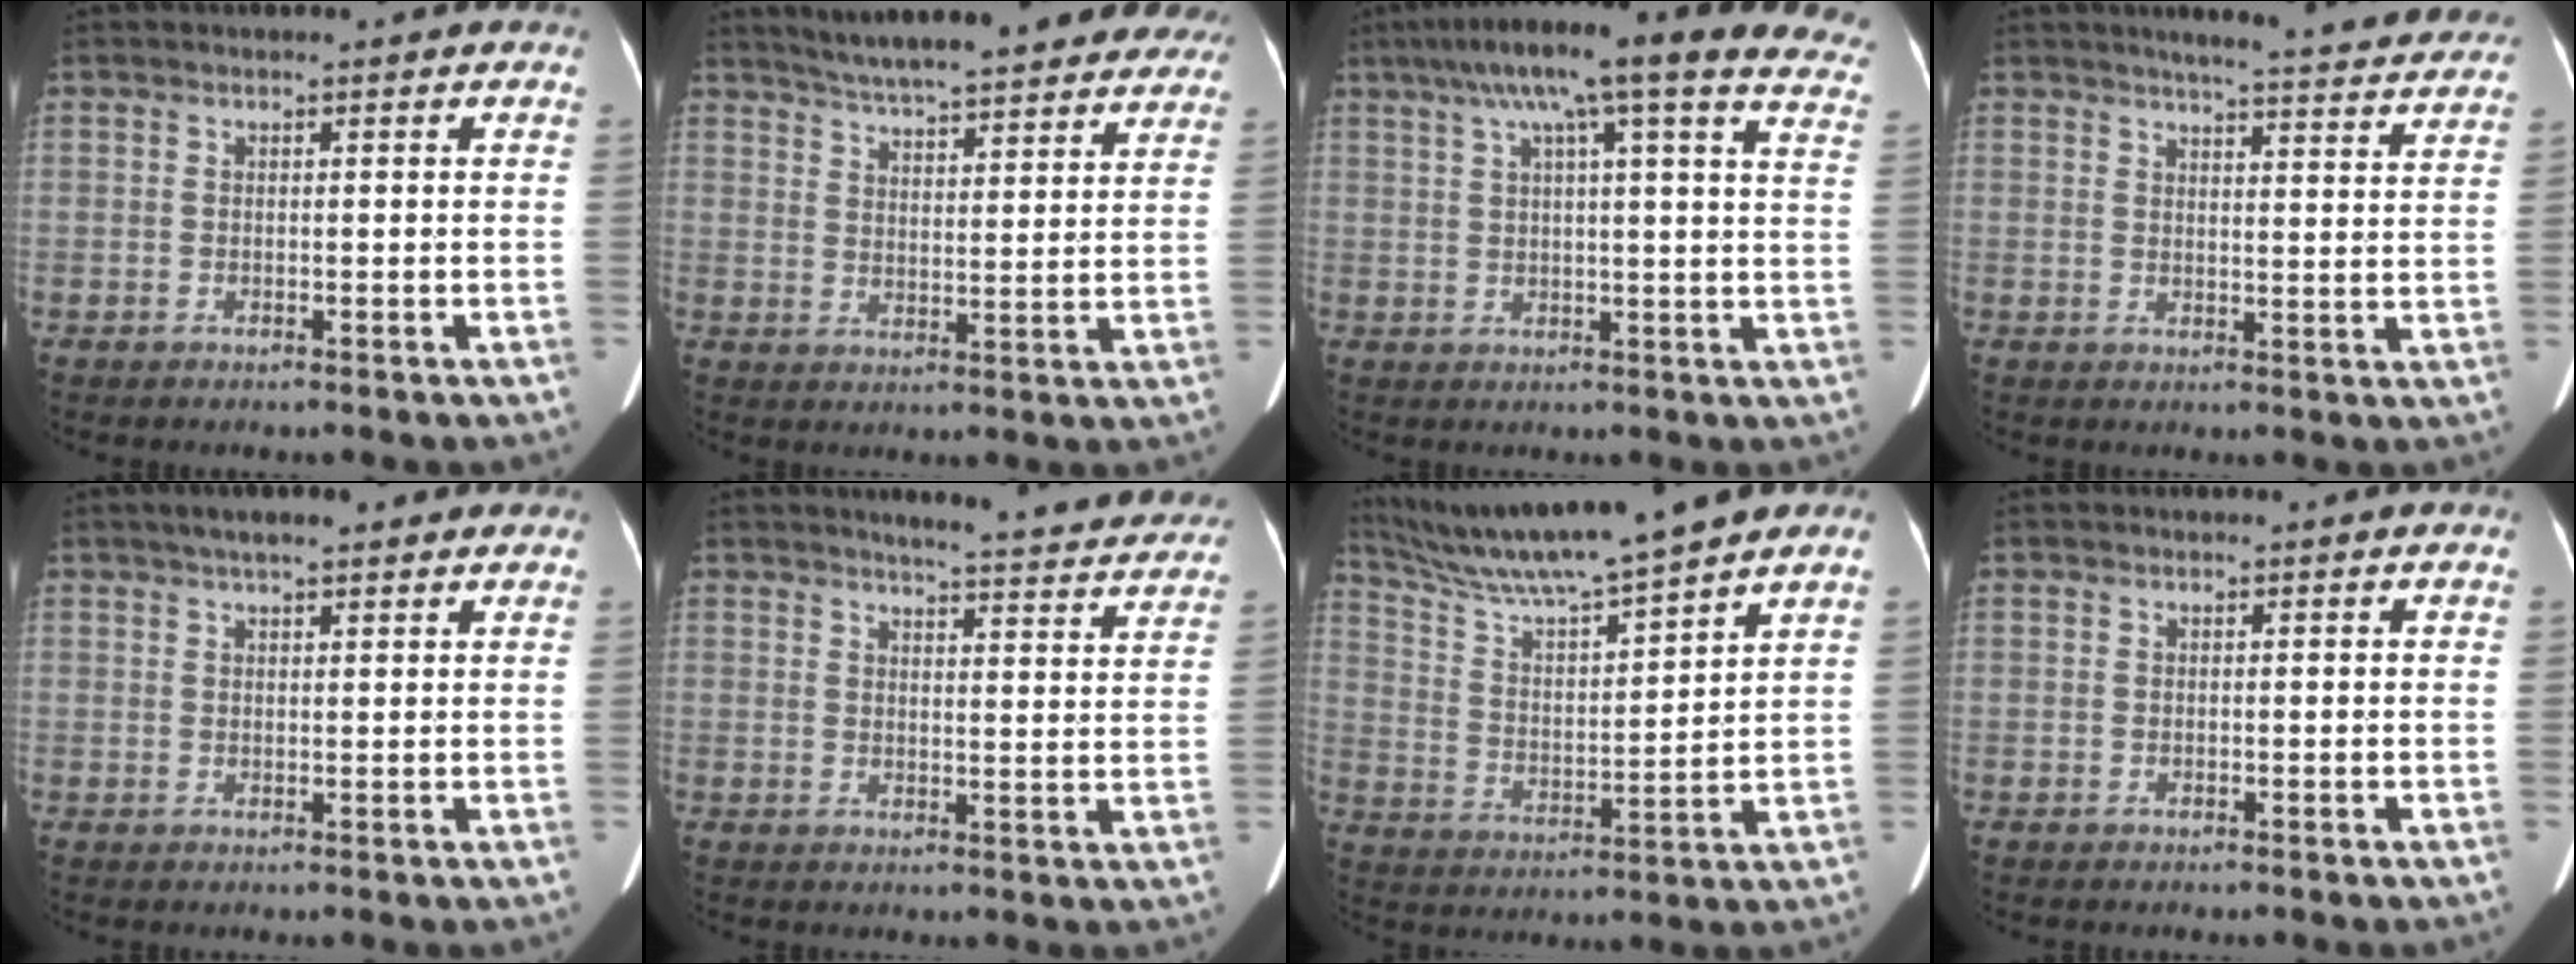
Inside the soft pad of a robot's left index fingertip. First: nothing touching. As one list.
[{"total": 23.8, "force": [21.1, 4.4, 10.2], "torque": [-0.158, -0.006, 0.268]}, {"total": 25.9, "force": [20.1, 3.0, 16.0], "torque": [-0.216, 0.021, 0.244]}, {"total": 17.4, "force": [16.2, 1.5, 6.2], "torque": [-0.072, -0.031, 0.180]}, {"total": 6.0, "force": [4.6, 1.3, 3.7], "torque": [-0.052, 0.031, 0.071]}, {"total": 15.4, "force": [14.5, 1.4, 4.9], "torque": [-0.049, -0.041, 0.154]}, {"total": 14.1, "force": [12.5, -1.2, 6.5], "torque": [-0.131, 0.007, 0.222]}, {"total": 0.0}]